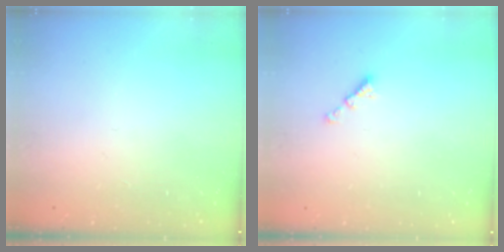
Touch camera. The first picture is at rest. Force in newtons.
{"total": 2.1, "press": 2.1, "slide": 0.4}